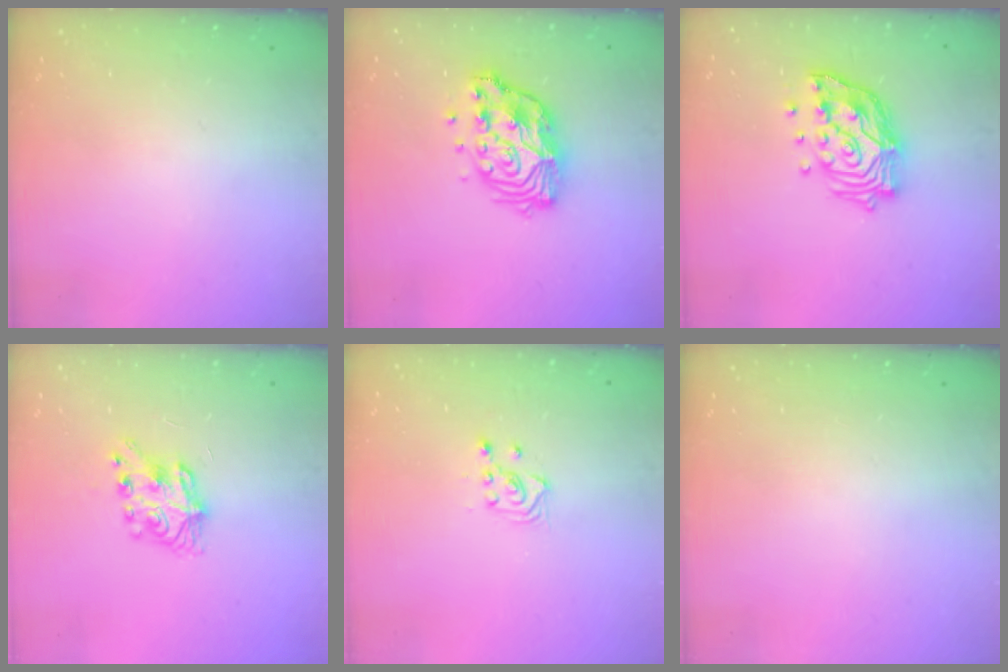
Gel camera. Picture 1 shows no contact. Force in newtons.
{"total": 13.5, "press": 13.4, "slide": 1.2}
{"total": 16.1, "press": 16.0, "slide": 1.8}
{"total": 7.1, "press": 7.1, "slide": 0.4}
{"total": 3.4, "press": 3.3, "slide": 0.9}
{"total": 0.0}